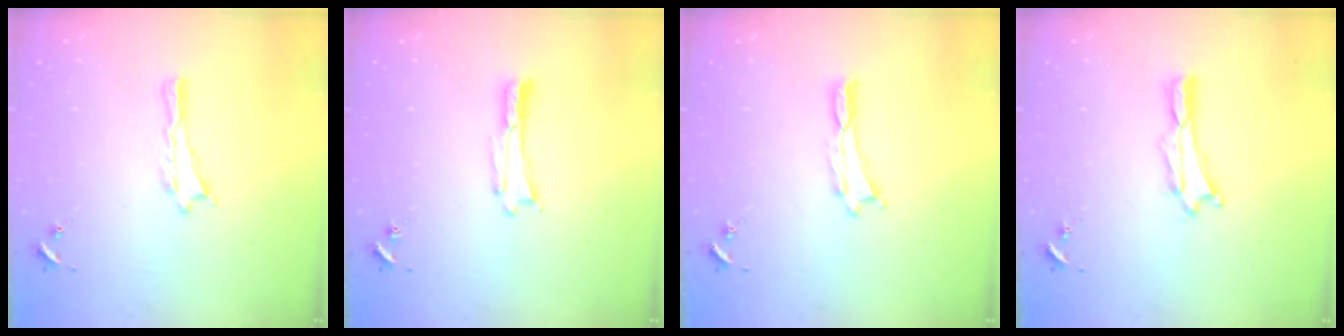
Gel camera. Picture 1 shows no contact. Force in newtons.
{"total": 0.0}
{"total": 0.0}
{"total": 0.6, "press": 0.6, "slide": 0.2}